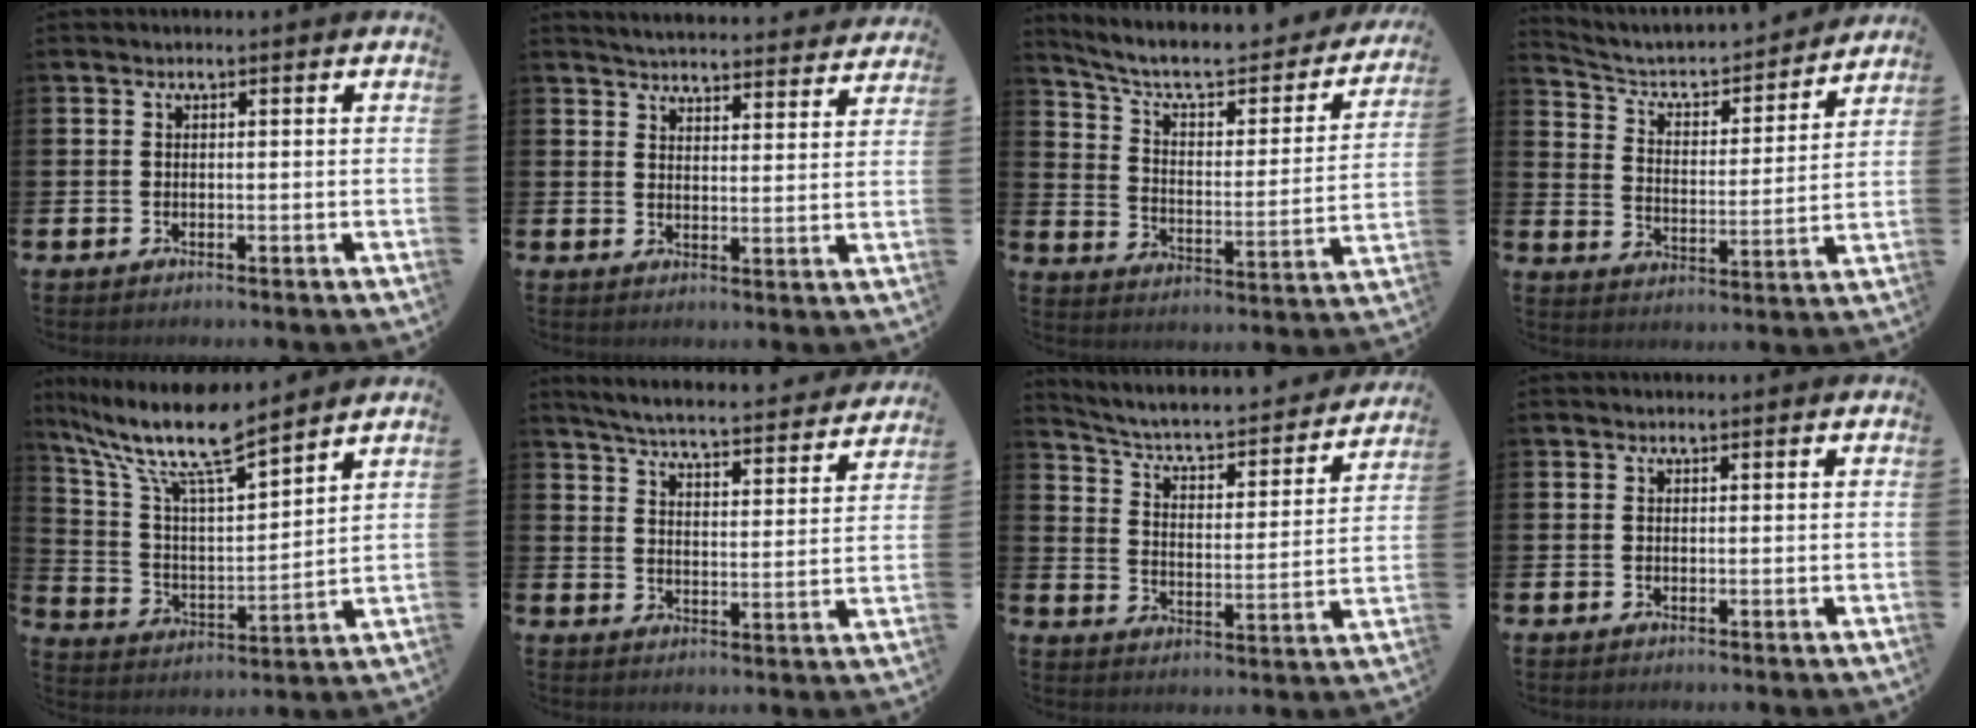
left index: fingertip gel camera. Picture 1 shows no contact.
{"total": 4.7, "force": [4.7, 0.4, 0.3], "torque": [-0.020, -0.035, 0.082]}
{"total": 8.1, "force": [6.7, 2.7, 3.7], "torque": [-0.093, -0.048, 0.107]}
{"total": 5.3, "force": [4.7, 1.9, 1.7], "torque": [-0.057, -0.040, 0.071]}
{"total": 11.8, "force": [10.1, 1.8, 5.8], "torque": [-0.156, -0.053, 0.174]}
{"total": 5.6, "force": [5.4, 0.2, 1.5], "torque": [-0.055, -0.042, 0.091]}
{"total": 5.0, "force": [4.3, 1.4, 2.0], "torque": [-0.070, -0.039, 0.063]}
{"total": 0.0}